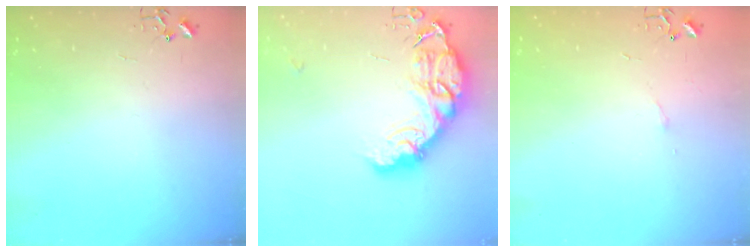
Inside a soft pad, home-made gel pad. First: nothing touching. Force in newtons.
{"total": 18.2, "press": 18.2, "slide": 1.3}
{"total": 3.3, "press": 3.2, "slide": 0.6}